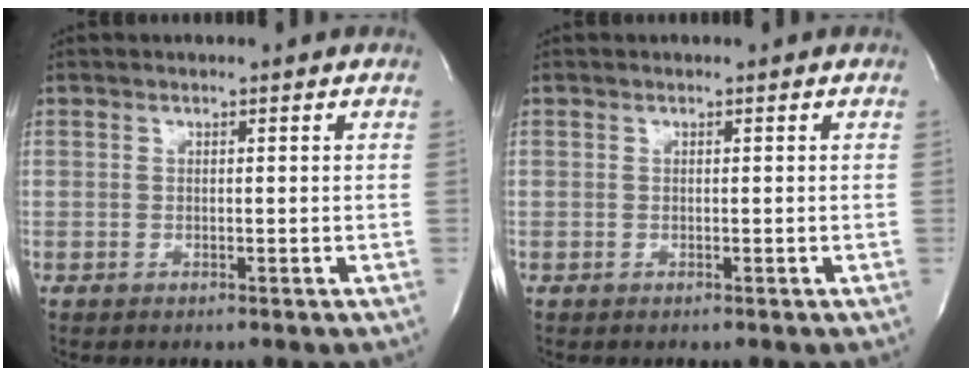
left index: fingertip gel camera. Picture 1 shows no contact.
{"total": 0.0}